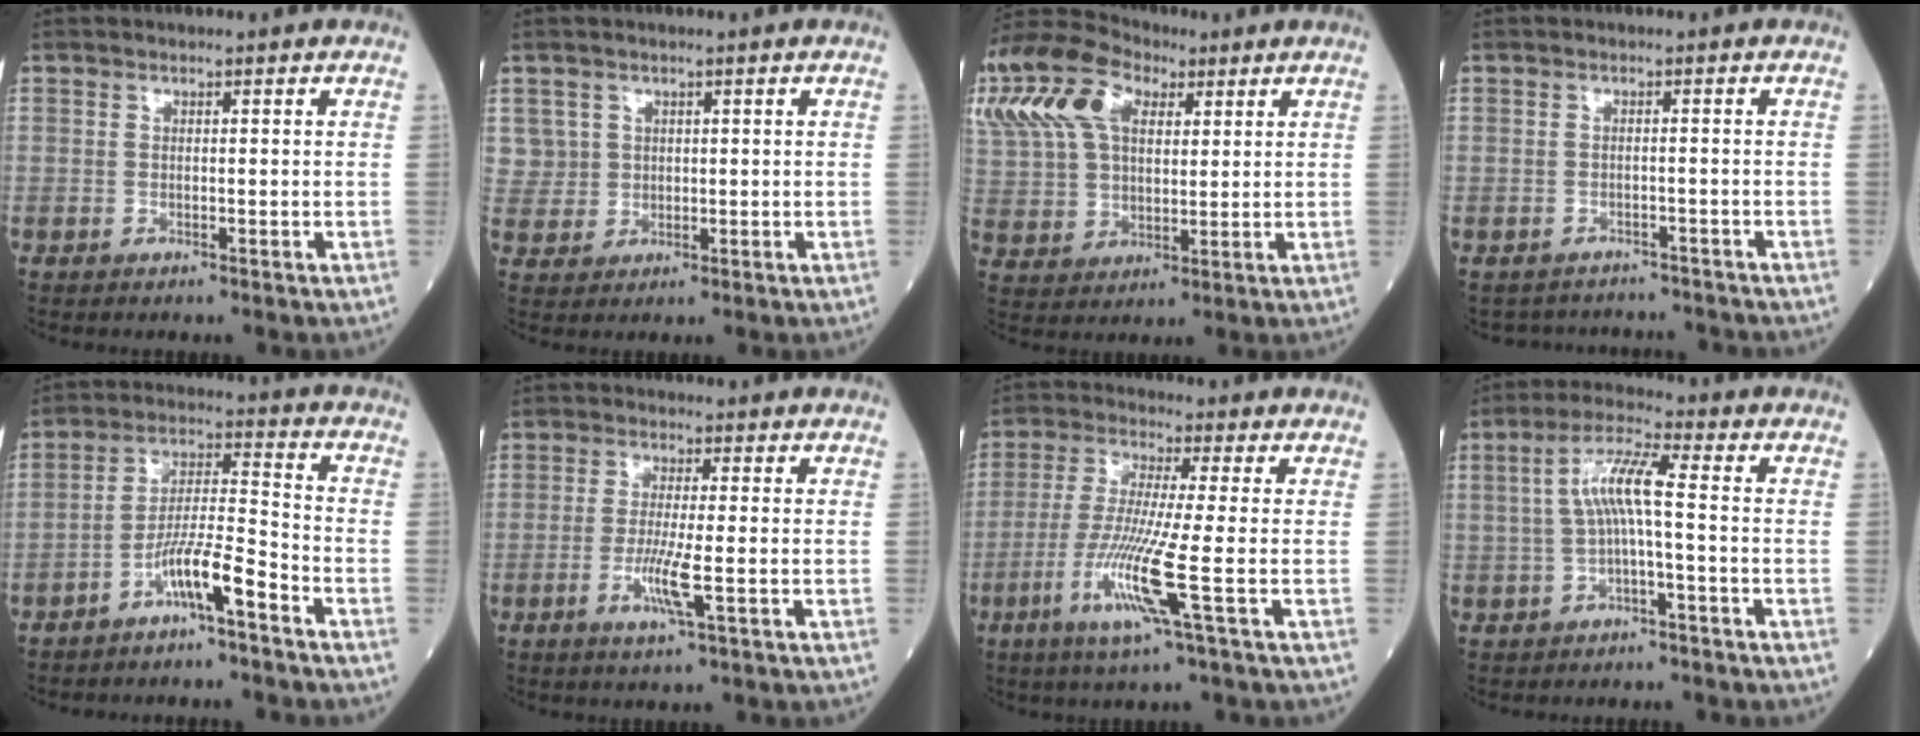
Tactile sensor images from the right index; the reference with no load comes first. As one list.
[{"total": 3.9, "force": [1.6, 3.6, -0.1], "torque": [0.014, 0.005, 0.033]}, {"total": 25.6, "force": [12.5, 16.0, 15.7], "torque": [-0.416, 0.096, 0.235]}, {"total": 6.4, "force": [-6.0, 2.1, -0.3], "torque": [0.003, 0.021, -0.070]}, {"total": 7.6, "force": [-4.9, 0.1, 5.8], "torque": [-0.113, 0.009, -0.092]}, {"total": 5.0, "force": [-1.6, -0.2, 4.7], "torque": [-0.096, -0.012, -0.031]}, {"total": 10.8, "force": [-3.3, 0.9, 10.3], "torque": [-0.206, -0.019, -0.061]}, {"total": 6.6, "force": [-0.2, 0.5, 6.6], "torque": [-0.132, 0.023, -0.005]}]